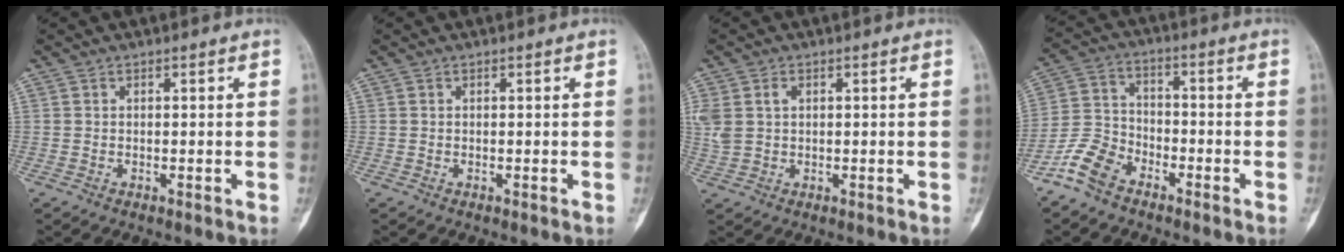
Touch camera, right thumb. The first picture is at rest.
{"total": 0.0}
{"total": 5.4, "force": [1.5, 3.8, 3.6], "torque": [-0.093, 0.012, 0.040]}
{"total": 8.1, "force": [-5.8, 4.6, 3.3], "torque": [-0.067, 0.033, -0.125]}